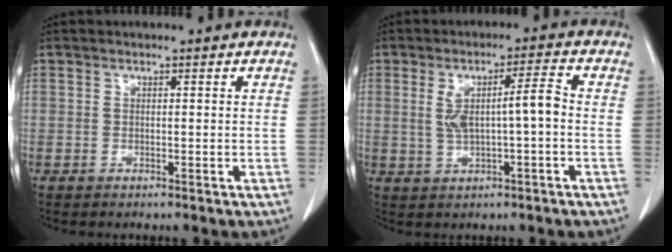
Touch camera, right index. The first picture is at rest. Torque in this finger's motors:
{"motor_torque": [0.27, 0.03, 0.18, 0.06]}